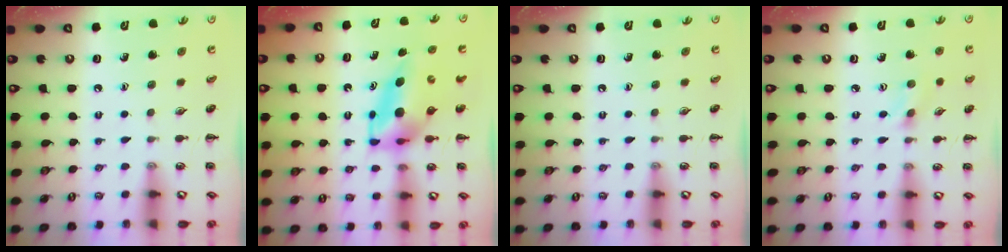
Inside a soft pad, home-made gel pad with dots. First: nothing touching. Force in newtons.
{"total": 6.8, "press": 6.7, "slide": 1.4}
{"total": 0.0}
{"total": 1.2, "press": 1.1, "slide": 0.3}